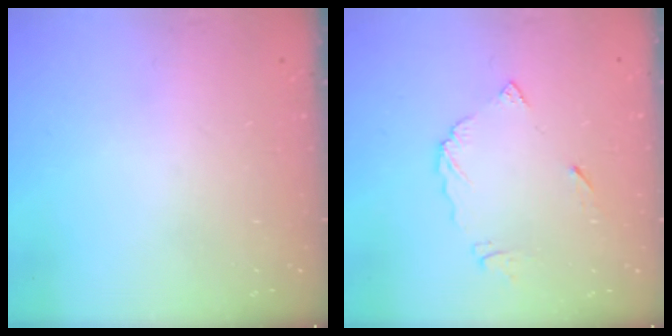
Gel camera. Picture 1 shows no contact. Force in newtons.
{"total": 7.1, "press": 7.1, "slide": 0.9}